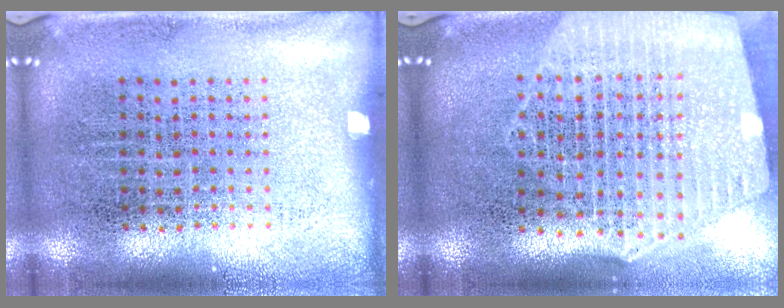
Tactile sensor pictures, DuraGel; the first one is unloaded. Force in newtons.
{"total": 2.7, "press": 2.3, "slide": 1.4}